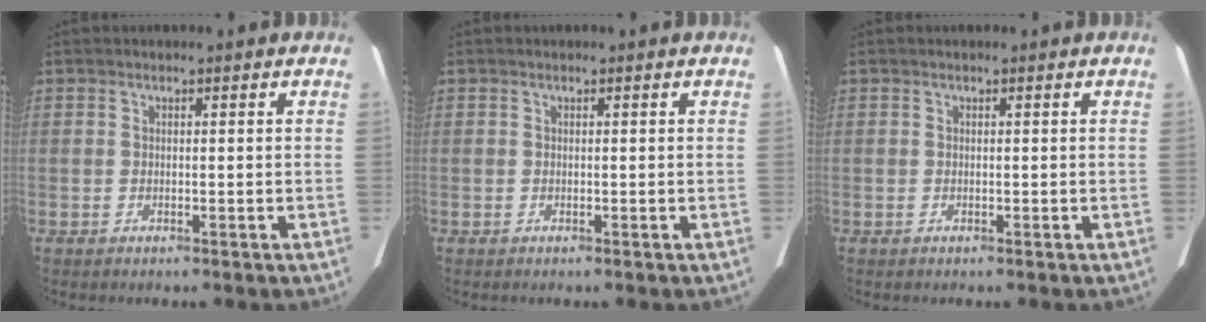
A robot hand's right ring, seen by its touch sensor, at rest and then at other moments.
{"total": 0.0}
{"total": 0.0}